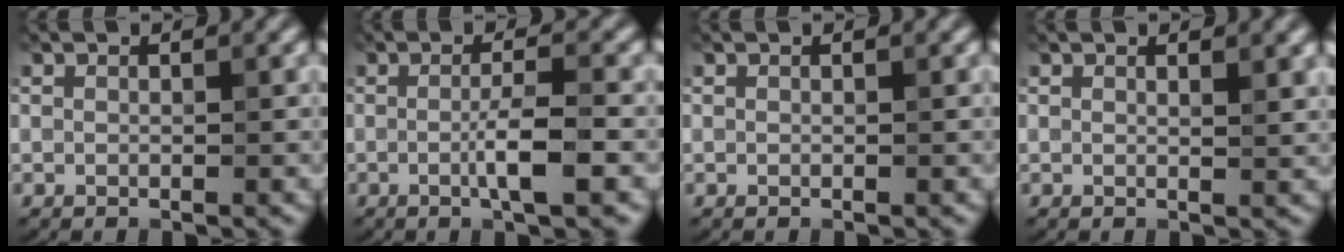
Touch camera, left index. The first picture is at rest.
{"total": 3.5, "force": [-0.8, 0.1, 3.4], "torque": [-0.062, 0.006, -0.016]}
{"total": 0.0}
{"total": 1.2, "force": [0.7, 0.2, 0.9], "torque": [-0.017, 0.001, 0.012]}